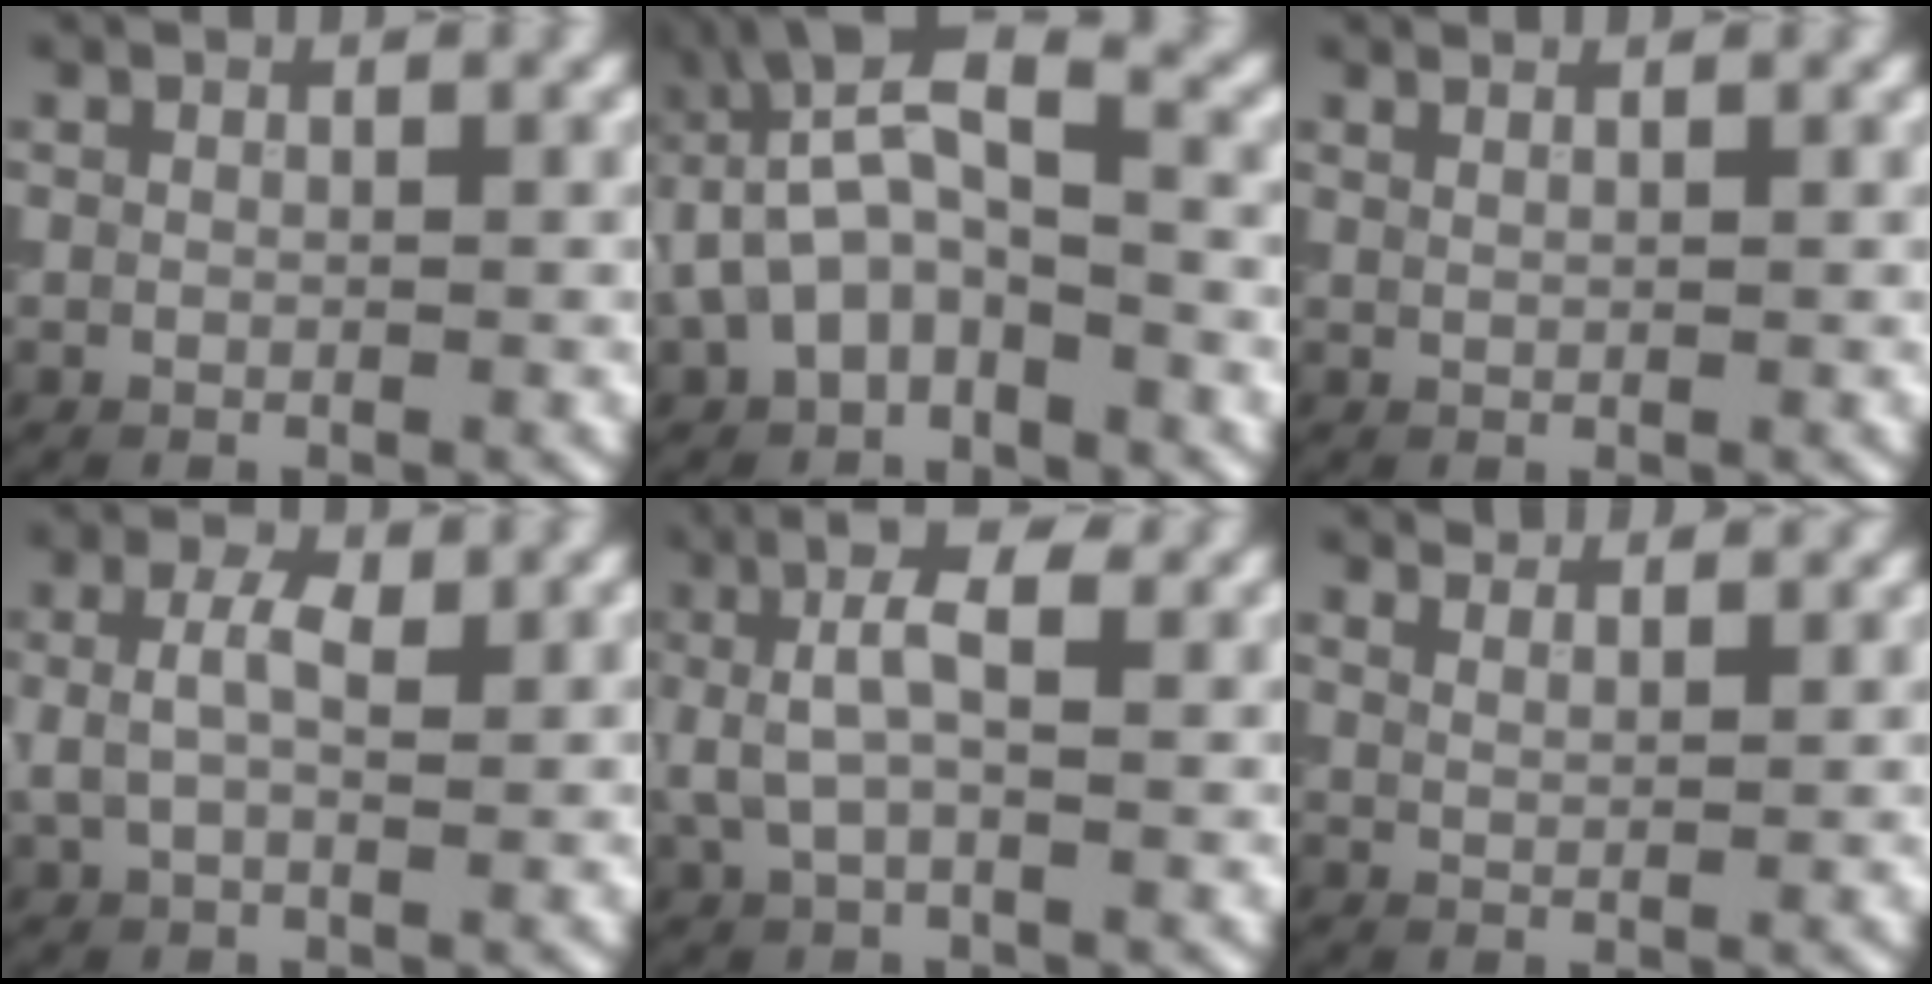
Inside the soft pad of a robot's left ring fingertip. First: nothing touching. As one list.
[{"total": 6.1, "force": [-1.0, 3.2, 5.1], "torque": [-0.098, 0.022, -0.025]}, {"total": 2.0, "force": [1.5, 0.9, 1.0], "torque": [0.000, 0.004, 0.001]}, {"total": 3.1, "force": [0.7, 1.6, 2.6], "torque": [-0.058, 0.007, 0.010]}, {"total": 4.8, "force": [1.2, 2.0, 4.1], "torque": [-0.083, 0.007, 0.016]}, {"total": 6.0, "force": [5.1, 1.8, 2.4], "torque": [-0.030, 0.030, 0.058]}]